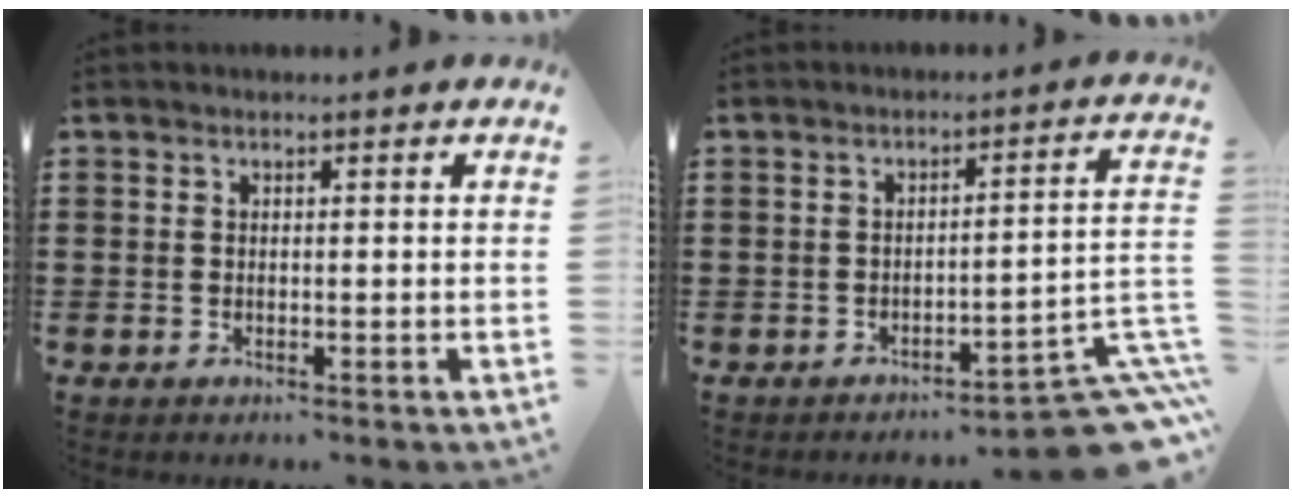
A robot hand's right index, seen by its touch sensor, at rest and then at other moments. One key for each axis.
{"total": 7.7, "fx": -5.9, "fy": 1.1, "fz": 4.8, "tx": -0.059, "ty": 0.002, "tz": -0.110}